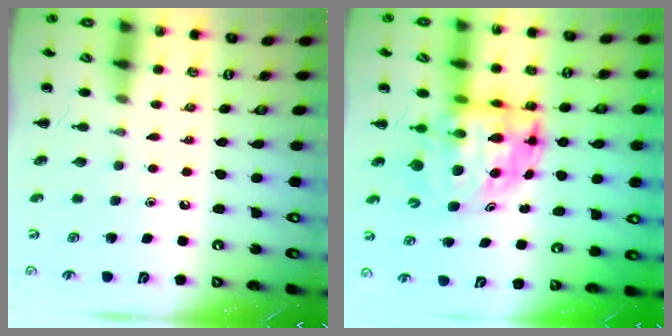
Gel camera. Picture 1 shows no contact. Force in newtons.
{"total": 8.4, "press": 8.1, "slide": 2.2}